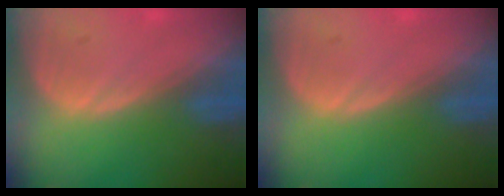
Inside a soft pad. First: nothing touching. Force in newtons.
{"total": 0.0}